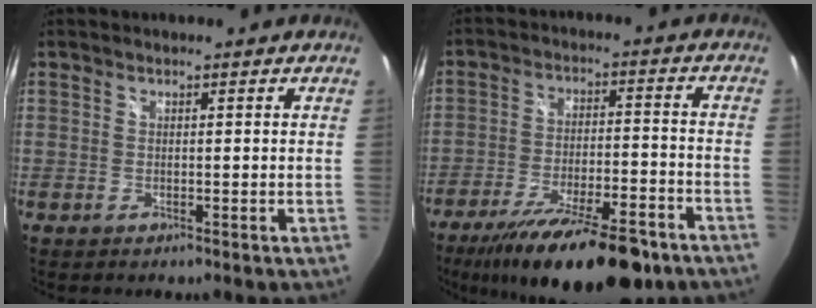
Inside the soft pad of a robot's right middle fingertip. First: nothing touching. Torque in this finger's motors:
{"motor_torque": [1.21, -0.93, 0.53, 0.21]}